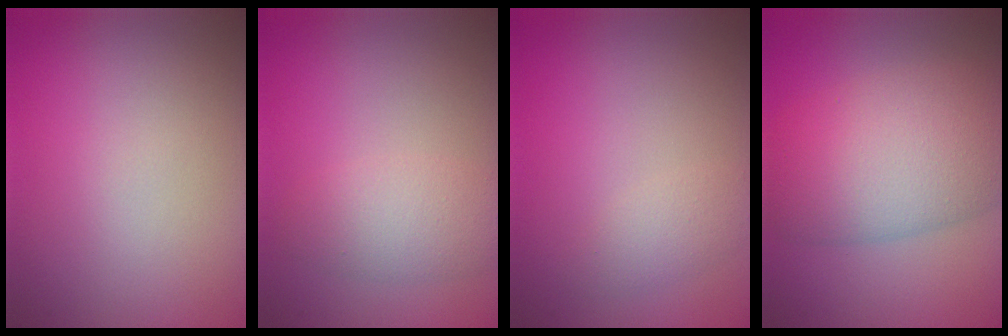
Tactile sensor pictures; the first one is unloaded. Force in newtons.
{"total": 3.0, "press": 3.0, "slide": 0.1}
{"total": 1.6, "press": 1.6, "slide": 0.1}
{"total": 9.4, "press": 9.4, "slide": 0.7}